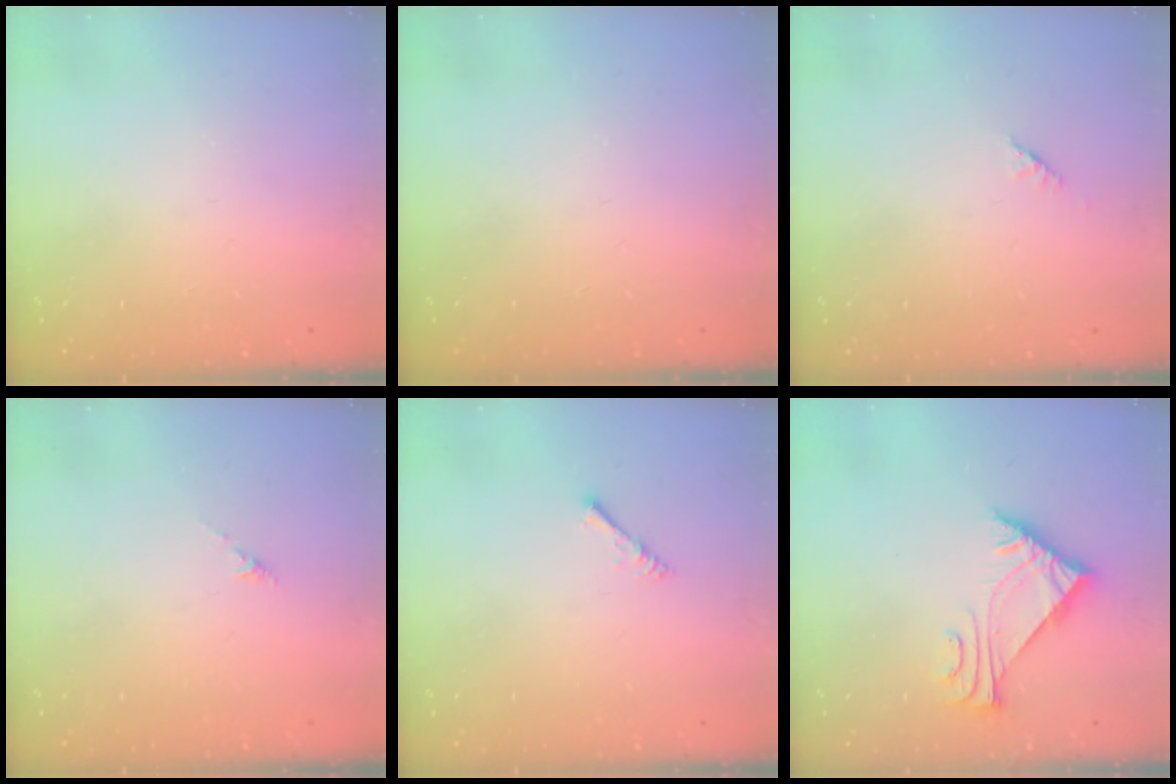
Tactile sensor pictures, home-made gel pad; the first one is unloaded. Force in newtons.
{"total": 0.0}
{"total": 1.4, "press": 1.3, "slide": 0.5}
{"total": 0.0}
{"total": 2.2, "press": 2.1, "slide": 0.5}
{"total": 5.5, "press": 5.5, "slide": 0.9}